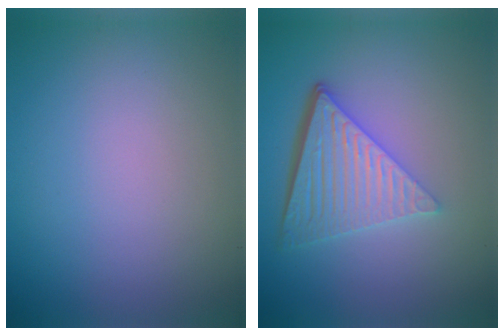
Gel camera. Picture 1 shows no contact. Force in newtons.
{"total": 6.5, "press": 4.3, "slide": 4.9}